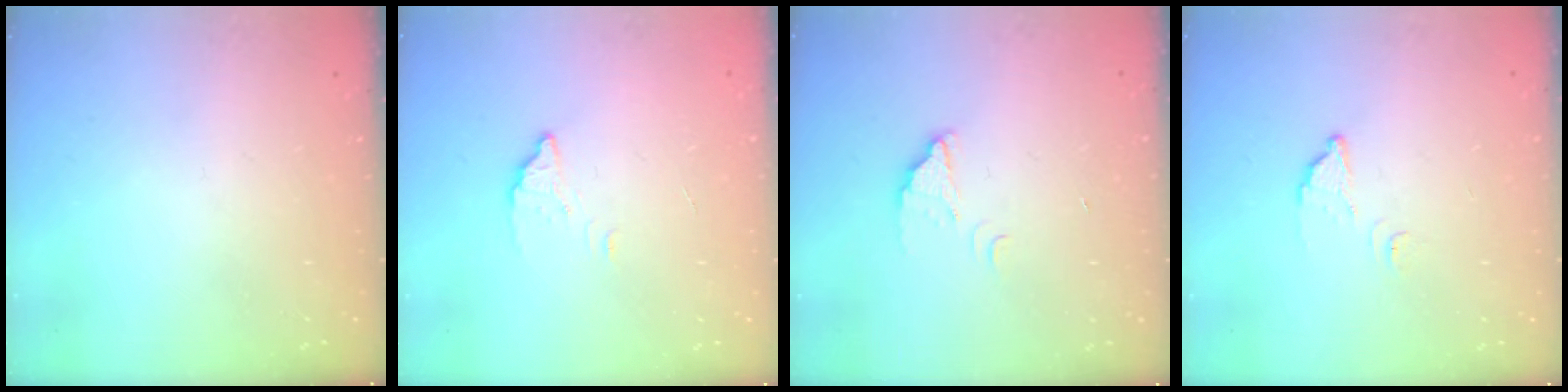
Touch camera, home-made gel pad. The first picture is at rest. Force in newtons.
{"total": 2.8, "press": 2.8, "slide": 0.2}
{"total": 1.9, "press": 1.9, "slide": 0.1}
{"total": 2.1, "press": 2.1, "slide": 0.1}